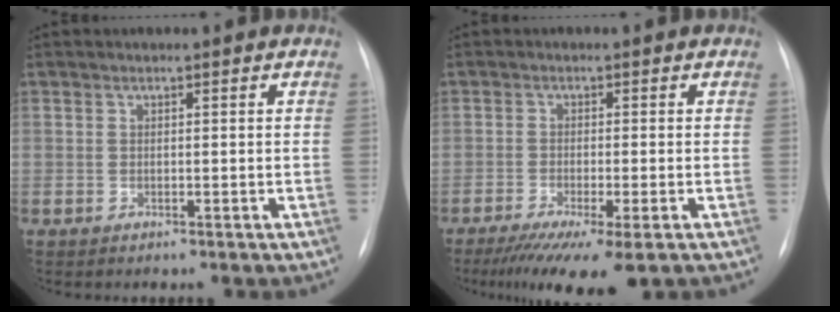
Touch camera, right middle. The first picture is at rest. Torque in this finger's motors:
{"motor_torque": [1.15, -0.99, 0.20, 0.08]}